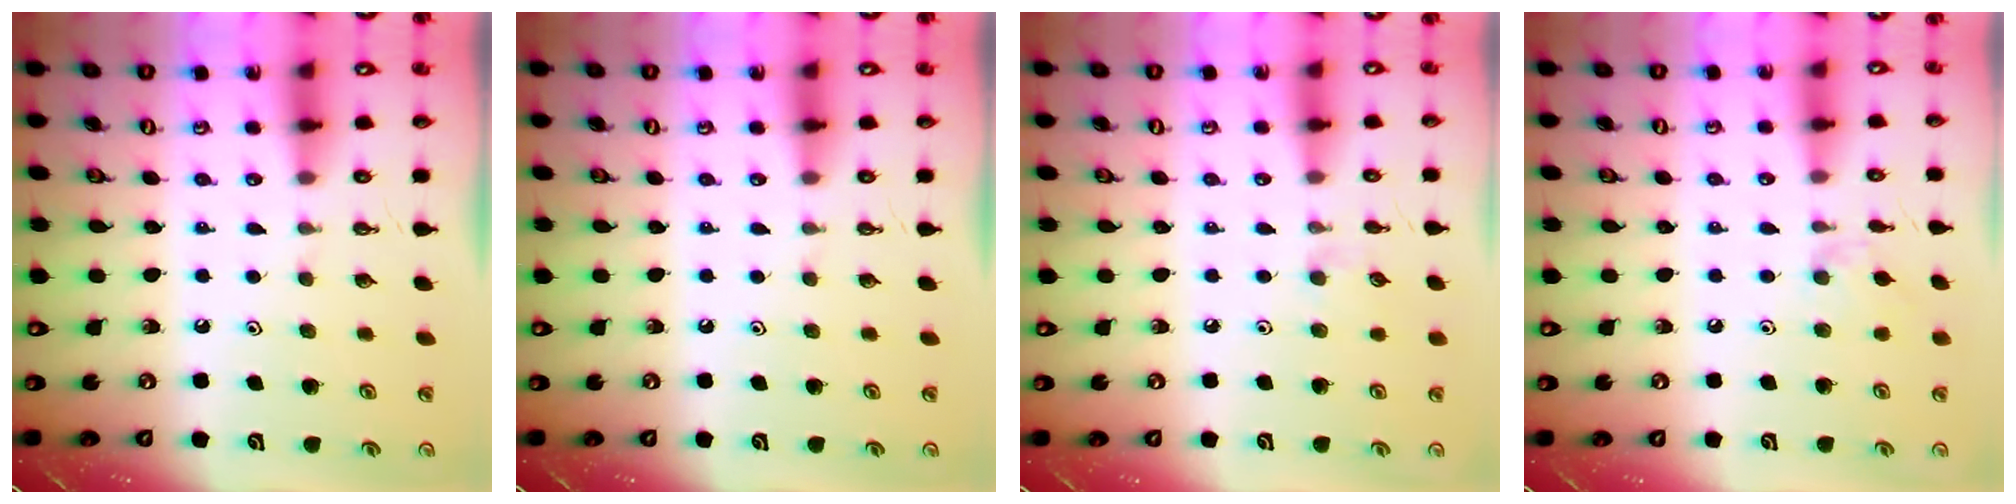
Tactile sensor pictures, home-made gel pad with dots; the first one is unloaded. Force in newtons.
{"total": 0.0}
{"total": 2.6, "press": 2.6, "slide": 0.4}
{"total": 5.2, "press": 5.2, "slide": 0.8}